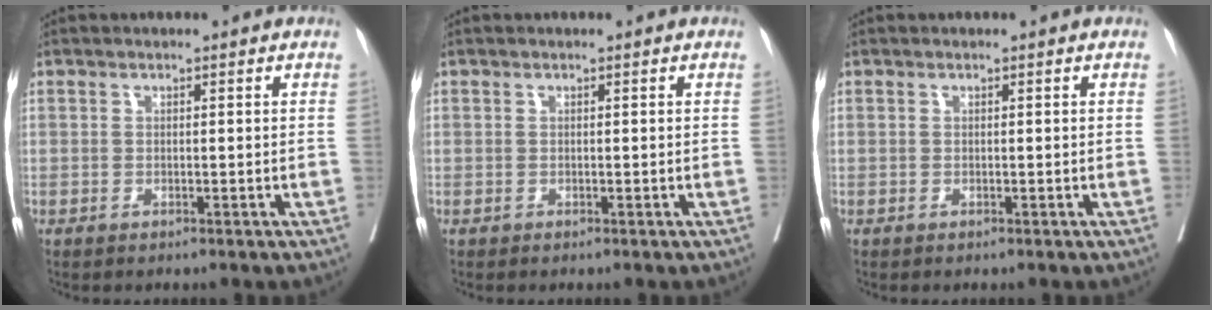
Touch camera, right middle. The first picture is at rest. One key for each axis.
{"total": 0.0}
{"total": 0.0}